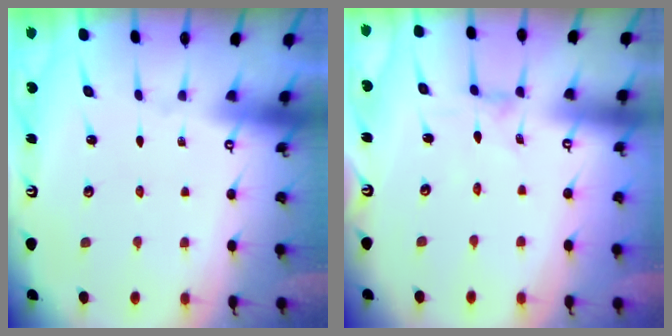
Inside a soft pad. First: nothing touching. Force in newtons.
{"total": 1.4, "press": 1.4, "slide": 0.2}